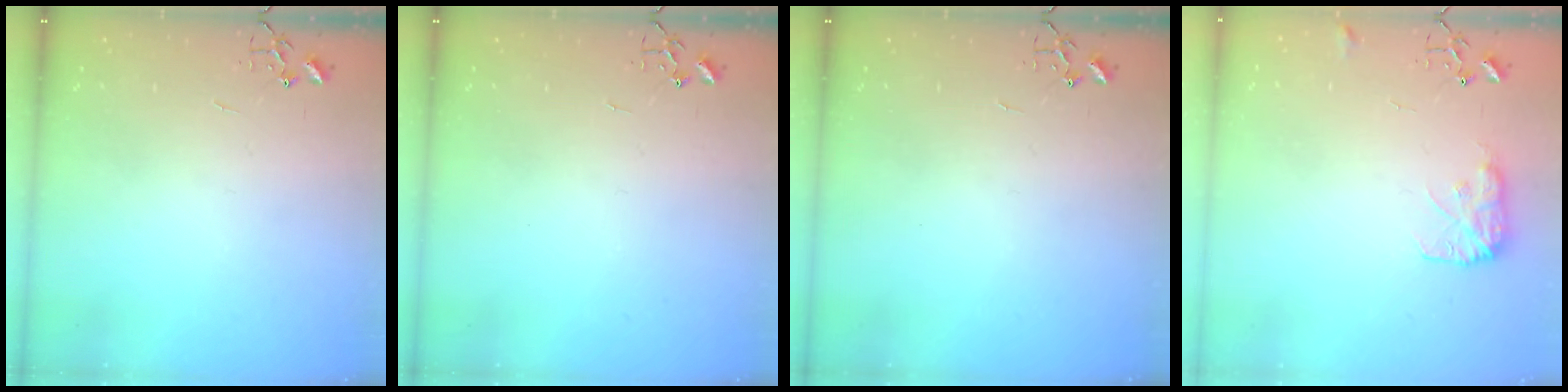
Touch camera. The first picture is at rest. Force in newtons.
{"total": 0.0}
{"total": 0.0}
{"total": 9.2, "press": 9.2, "slide": 0.3}